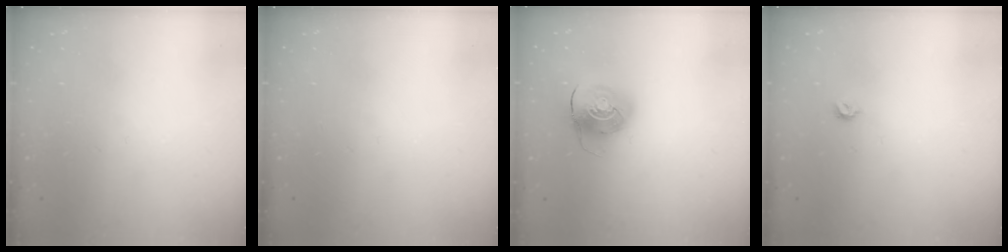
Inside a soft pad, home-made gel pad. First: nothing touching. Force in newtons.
{"total": 0.0}
{"total": 9.1, "press": 9.0, "slide": 0.8}
{"total": 3.9, "press": 3.8, "slide": 0.8}